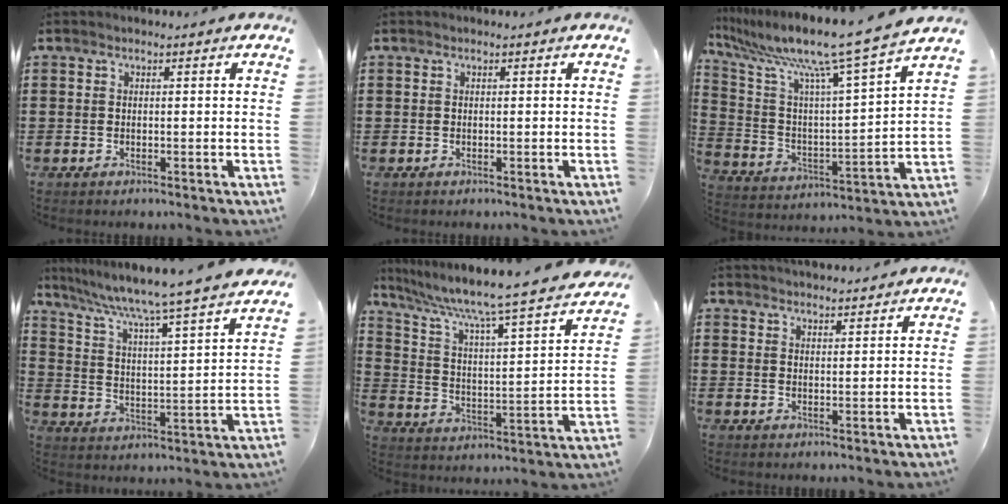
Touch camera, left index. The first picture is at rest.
{"total": 0.0}
{"total": 11.0, "force": [9.1, -1.0, 6.1], "torque": [-0.155, -0.073, 0.140]}
{"total": 6.0, "force": [5.1, -1.0, 3.0], "torque": [-0.081, -0.051, 0.073]}
{"total": 7.6, "force": [6.4, 0.1, 4.2], "torque": [-0.112, -0.055, 0.097]}
{"total": 2.9, "force": [2.9, 0.0, -0.1], "torque": [-0.005, -0.009, 0.055]}